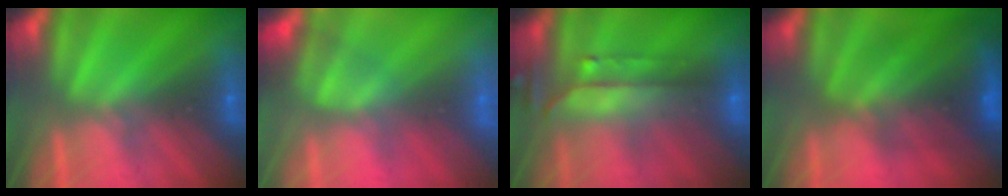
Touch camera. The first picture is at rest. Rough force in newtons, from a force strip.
{"total": 3.6}
{"total": 7.5}
{"total": 7.4}